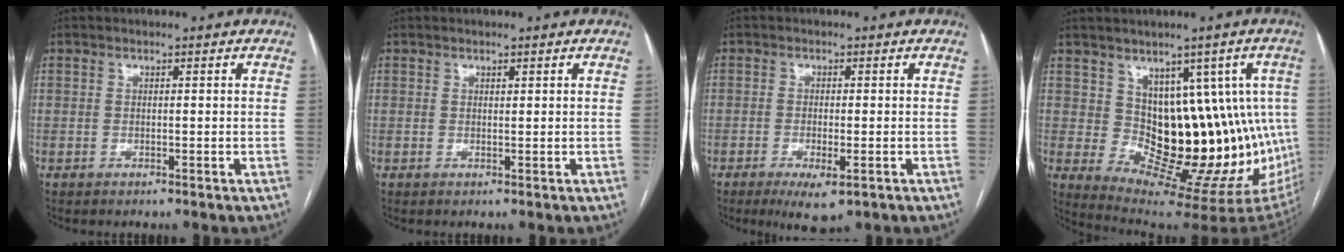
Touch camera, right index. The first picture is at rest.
{"total": 0.5, "force": [0.4, 0.2, 0.4], "torque": [-0.005, -0.002, 0.006]}
{"total": 5.0, "force": [-2.5, 1.4, 4.1], "torque": [-0.065, -0.010, -0.033]}
{"total": 14.6, "force": [1.9, 7.6, 12.3], "torque": [-0.138, 0.015, 0.048]}